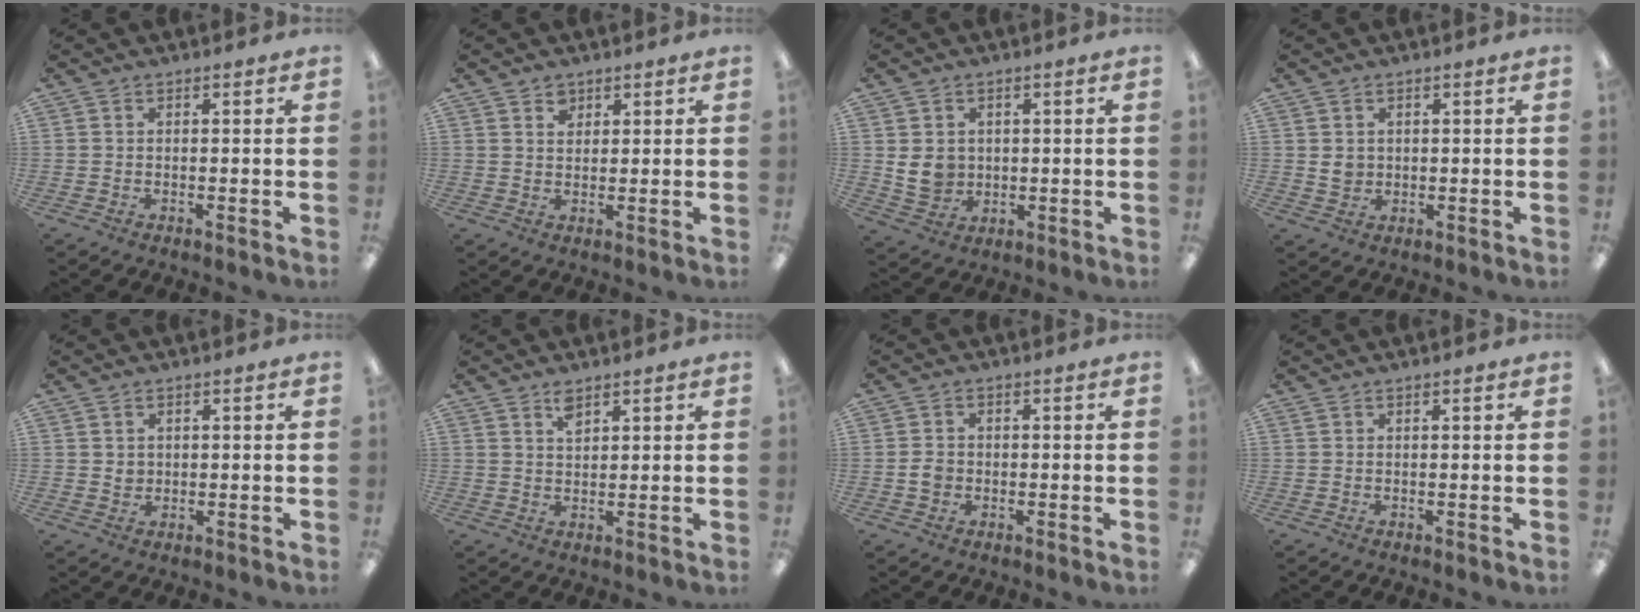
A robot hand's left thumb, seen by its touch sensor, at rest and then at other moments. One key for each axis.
{"total": 3.0, "fx": 2.0, "fy": 2.1, "fz": 0.9, "tx": -0.005, "ty": -0.005, "tz": 0.035}
{"total": 6.4, "fx": 1.1, "fy": 5.5, "fz": 3.1, "tx": -0.064, "ty": 0.005, "tz": 0.022}
{"total": 3.0, "fx": 0.9, "fy": 2.4, "fz": 1.4, "tx": -0.024, "ty": 0.001, "tz": 0.015}
{"total": 1.9, "fx": 0.7, "fy": 1.6, "fz": 0.8, "tx": -0.009, "ty": 0.001, "tz": 0.011}
{"total": 3.2, "fx": 2.4, "fy": 1.4, "fz": 1.7, "tx": -0.022, "ty": -0.006, "tz": 0.040}
{"total": 2.6, "fx": -0.3, "fy": 2.2, "fz": 1.4, "tx": -0.025, "ty": 0.004, "tz": -0.008}
{"total": 0.9, "fx": 0.4, "fy": 0.1, "fz": 0.8, "tx": -0.016, "ty": 0.001, "tz": 0.008}